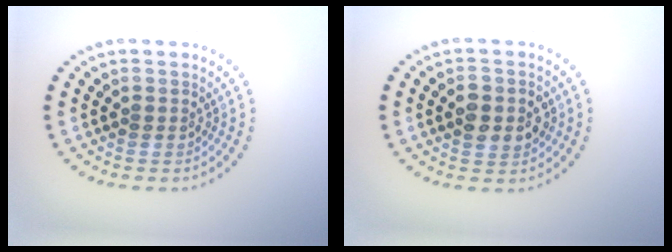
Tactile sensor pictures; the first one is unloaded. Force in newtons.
{"total": 3.5, "press": 3.5, "slide": 0.2}